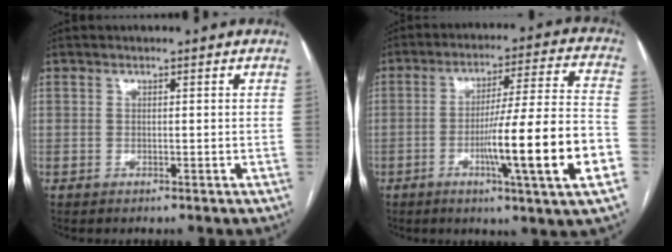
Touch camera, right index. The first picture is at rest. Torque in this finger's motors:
{"motor_torque": [2.14, 0.00, 1.05, 0.21]}